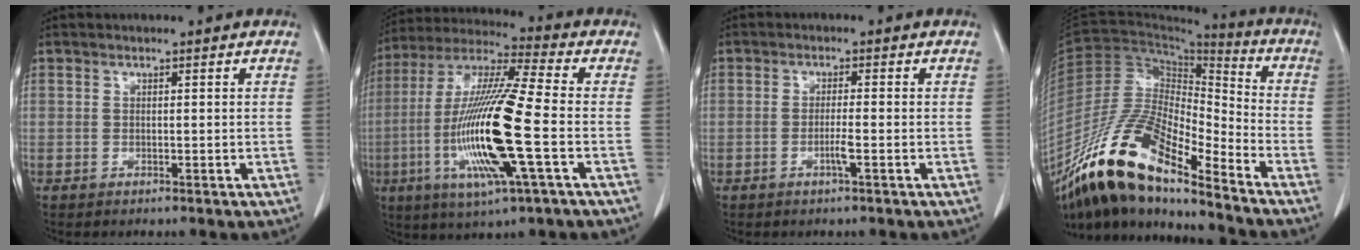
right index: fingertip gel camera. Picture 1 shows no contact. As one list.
[{"total": 18.8, "force": [-4.2, 0.9, 18.3], "torque": [-0.385, -0.016, -0.082]}, {"total": 2.2, "force": [-0.9, -0.3, 2.0], "torque": [-0.041, -0.003, -0.016]}, {"total": 19.2, "force": [-14.3, 3.8, 12.3], "torque": [-0.243, -0.004, -0.264]}]